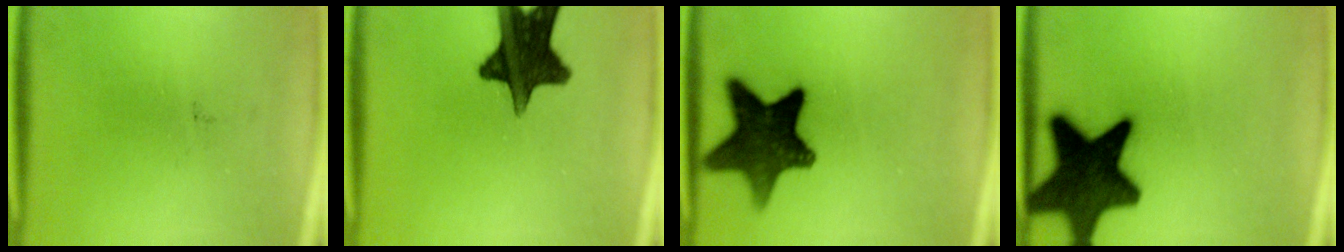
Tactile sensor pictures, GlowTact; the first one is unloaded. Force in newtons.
{"total": 14.8}
{"total": 14.4}
{"total": 17.8}